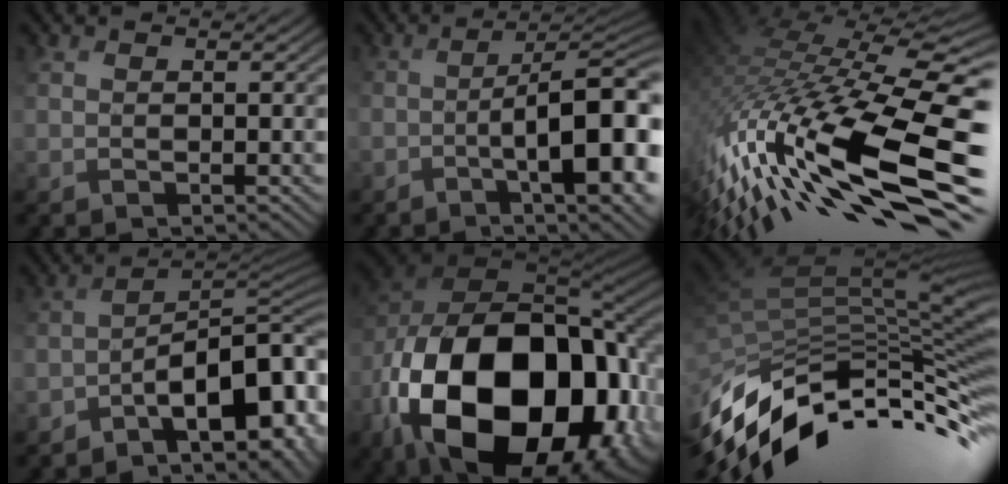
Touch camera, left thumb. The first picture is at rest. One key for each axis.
{"total": 13.6, "fx": -4.5, "fy": 4.1, "fz": 12.2, "tx": -0.152, "ty": 0.000, "tz": -0.050}
{"total": 17.0, "fx": -7.0, "fy": 6.0, "fz": 14.3, "tx": -0.324, "ty": -0.024, "tz": -0.110}
{"total": 10.3, "fx": -6.0, "fy": 4.2, "fz": 7.2, "tx": -0.088, "ty": -0.005, "tz": -0.087}
{"total": 23.0, "fx": -7.3, "fy": 14.8, "fz": 16.0, "tx": -0.382, "ty": -0.065, "tz": -0.089}
{"total": 13.6, "fx": -6.8, "fy": 6.7, "fz": 9.6, "tx": -0.225, "ty": -0.022, "tz": -0.098}